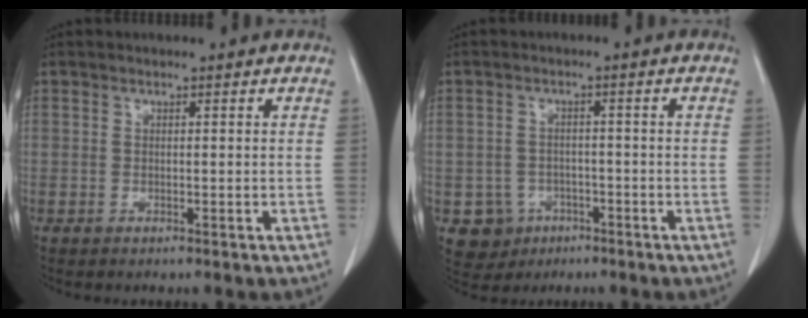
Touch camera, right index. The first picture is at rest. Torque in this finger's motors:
{"motor_torque": [0.03, -0.15, -0.47, -0.20]}